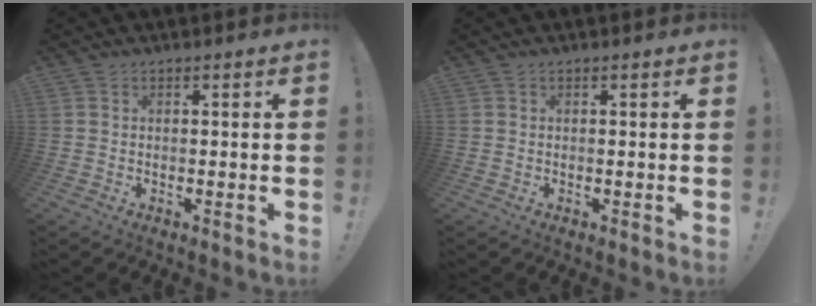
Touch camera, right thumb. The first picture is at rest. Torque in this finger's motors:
{"motor_torque": [-0.12, -0.31, -0.31, -0.04, 0.00]}